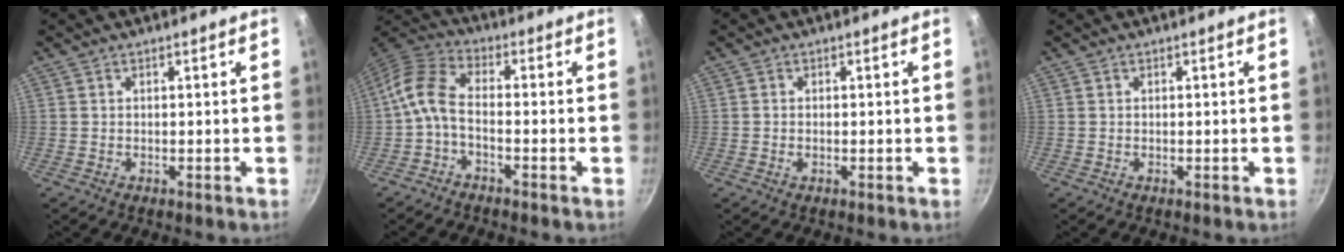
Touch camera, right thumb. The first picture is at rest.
{"total": 7.5, "force": [-2.3, 3.7, 6.1], "torque": [-0.142, 0.036, -0.061]}
{"total": 0.7, "force": [-0.2, 0.4, 0.5], "torque": [-0.014, 0.002, -0.005]}
{"total": 0.0}